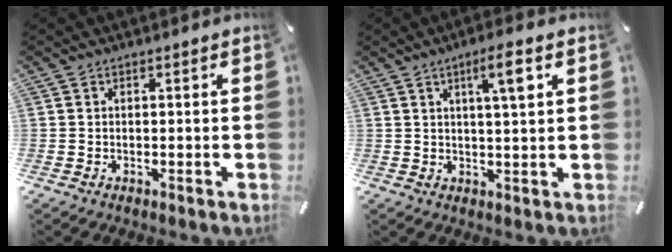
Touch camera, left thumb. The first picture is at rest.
{"total": 6.3, "force": [2.8, 0.7, 5.6], "torque": [-0.099, -0.002, 0.040]}